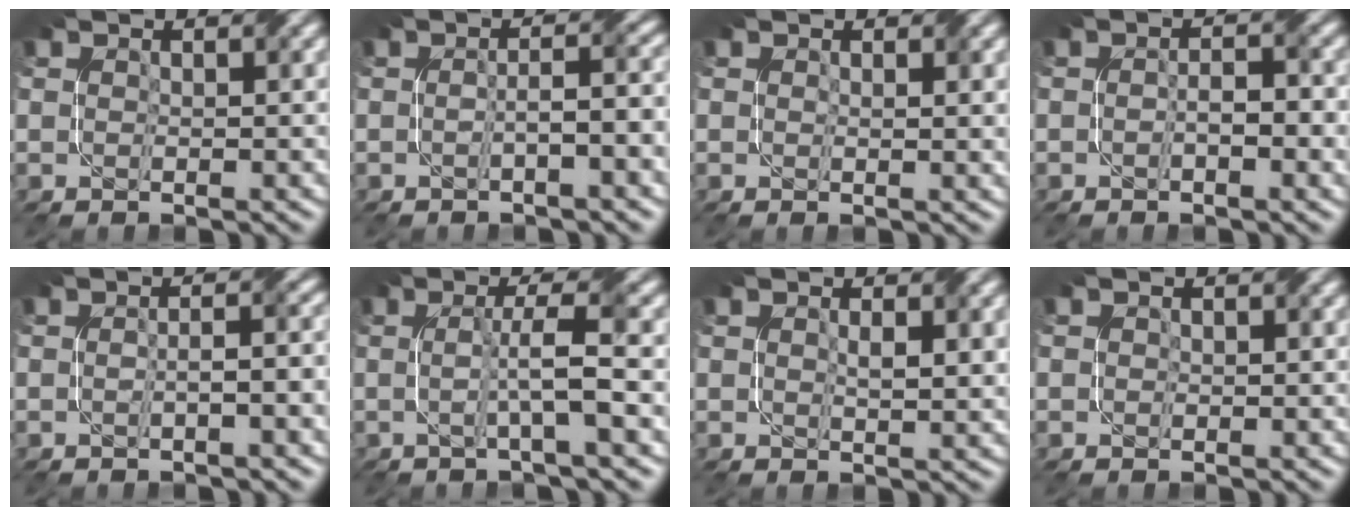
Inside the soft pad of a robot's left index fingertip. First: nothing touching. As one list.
[{"total": 3.3, "force": [-0.6, 0.6, 3.2], "torque": [-0.045, 0.012, -0.015]}, {"total": 1.3, "force": [0.4, 0.1, 1.2], "torque": [-0.018, -0.002, 0.008]}, {"total": 3.1, "force": [-0.6, 1.0, 2.9], "torque": [-0.049, 0.002, -0.009]}, {"total": 2.9, "force": [-0.5, 0.7, 2.8], "torque": [-0.034, 0.009, -0.008]}, {"total": 4.4, "force": [-0.3, 0.3, 4.4], "torque": [-0.075, 0.003, -0.009]}, {"total": 2.2, "force": [0.5, 0.6, 2.1], "torque": [-0.037, 0.000, 0.012]}, {"total": 0.0}]